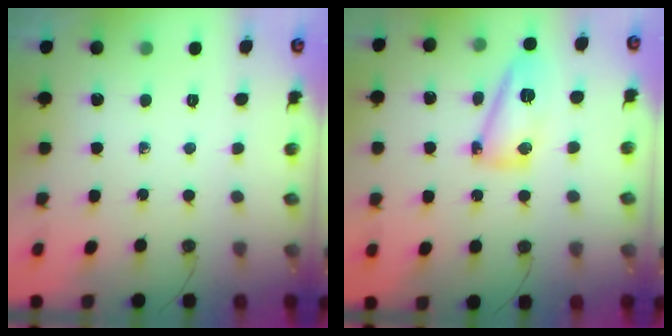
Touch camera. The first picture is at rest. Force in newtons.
{"total": 11.4, "press": 11.1, "slide": 2.3}